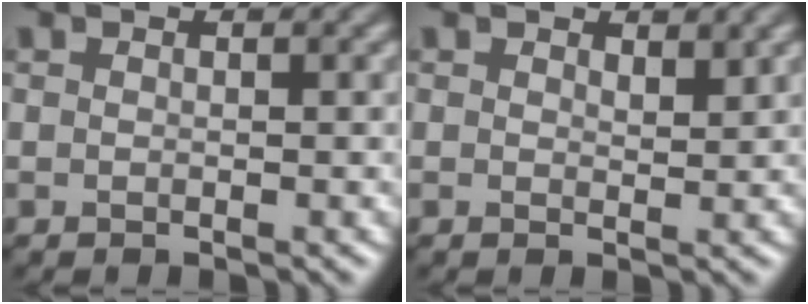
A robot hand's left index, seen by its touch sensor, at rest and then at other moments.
{"total": 0.9, "force": [0.9, 0.1, 0.2], "torque": [-0.006, -0.002, 0.022]}